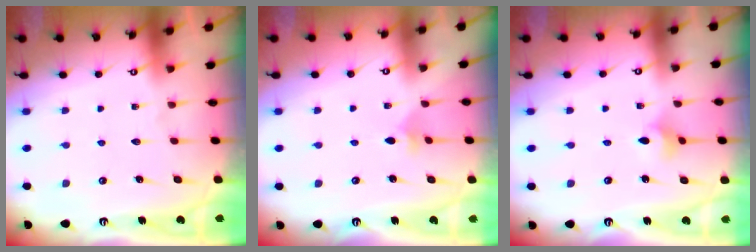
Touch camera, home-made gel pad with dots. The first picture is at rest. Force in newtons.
{"total": 2.6, "press": 2.6, "slide": 0.6}
{"total": 3.6, "press": 3.6, "slide": 0.6}